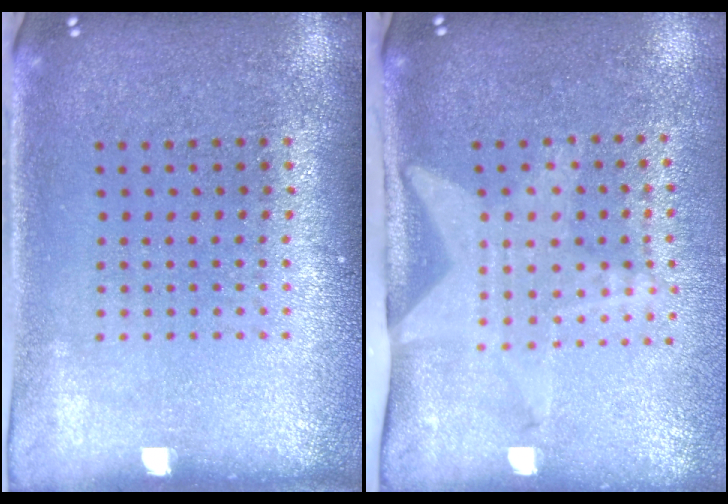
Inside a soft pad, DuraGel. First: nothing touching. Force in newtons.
{"total": 2.1, "press": 1.5, "slide": 1.5}